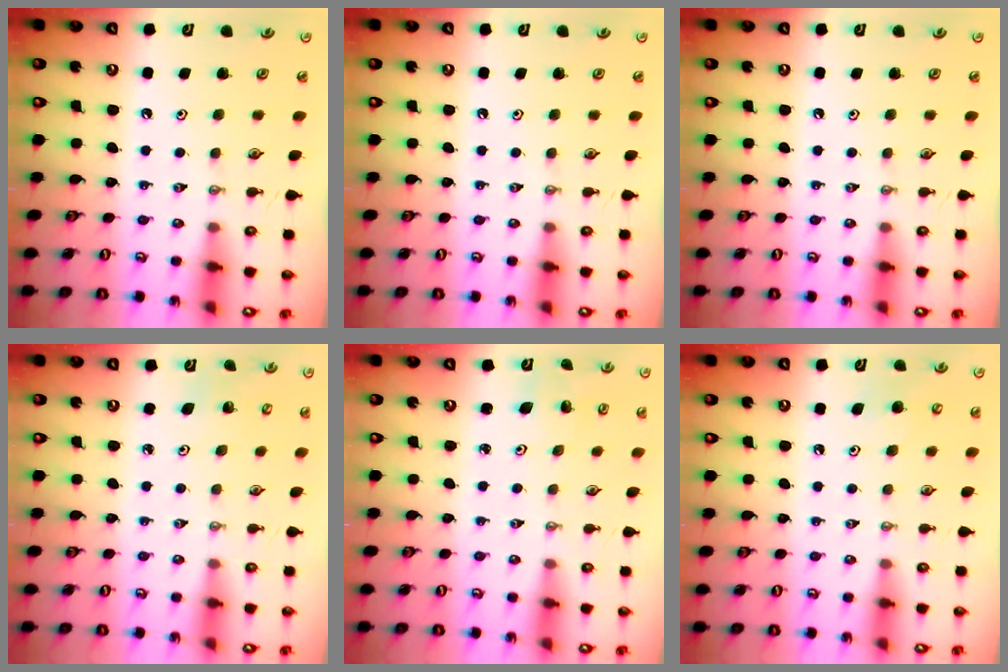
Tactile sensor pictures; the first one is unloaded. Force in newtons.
{"total": 0.0}
{"total": 0.0}
{"total": 2.8, "press": 2.7, "slide": 1.0}
{"total": 2.0, "press": 2.0, "slide": 0.1}
{"total": 6.2, "press": 6.1, "slide": 0.6}